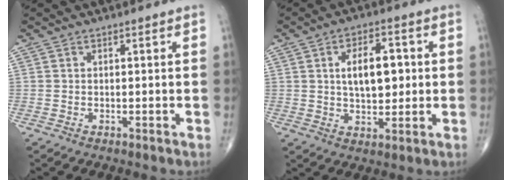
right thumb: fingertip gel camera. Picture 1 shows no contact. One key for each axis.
{"total": 9.4, "fx": 1.4, "fy": 4.9, "fz": 7.9, "tx": -0.108, "ty": 0.000, "tz": 0.024}